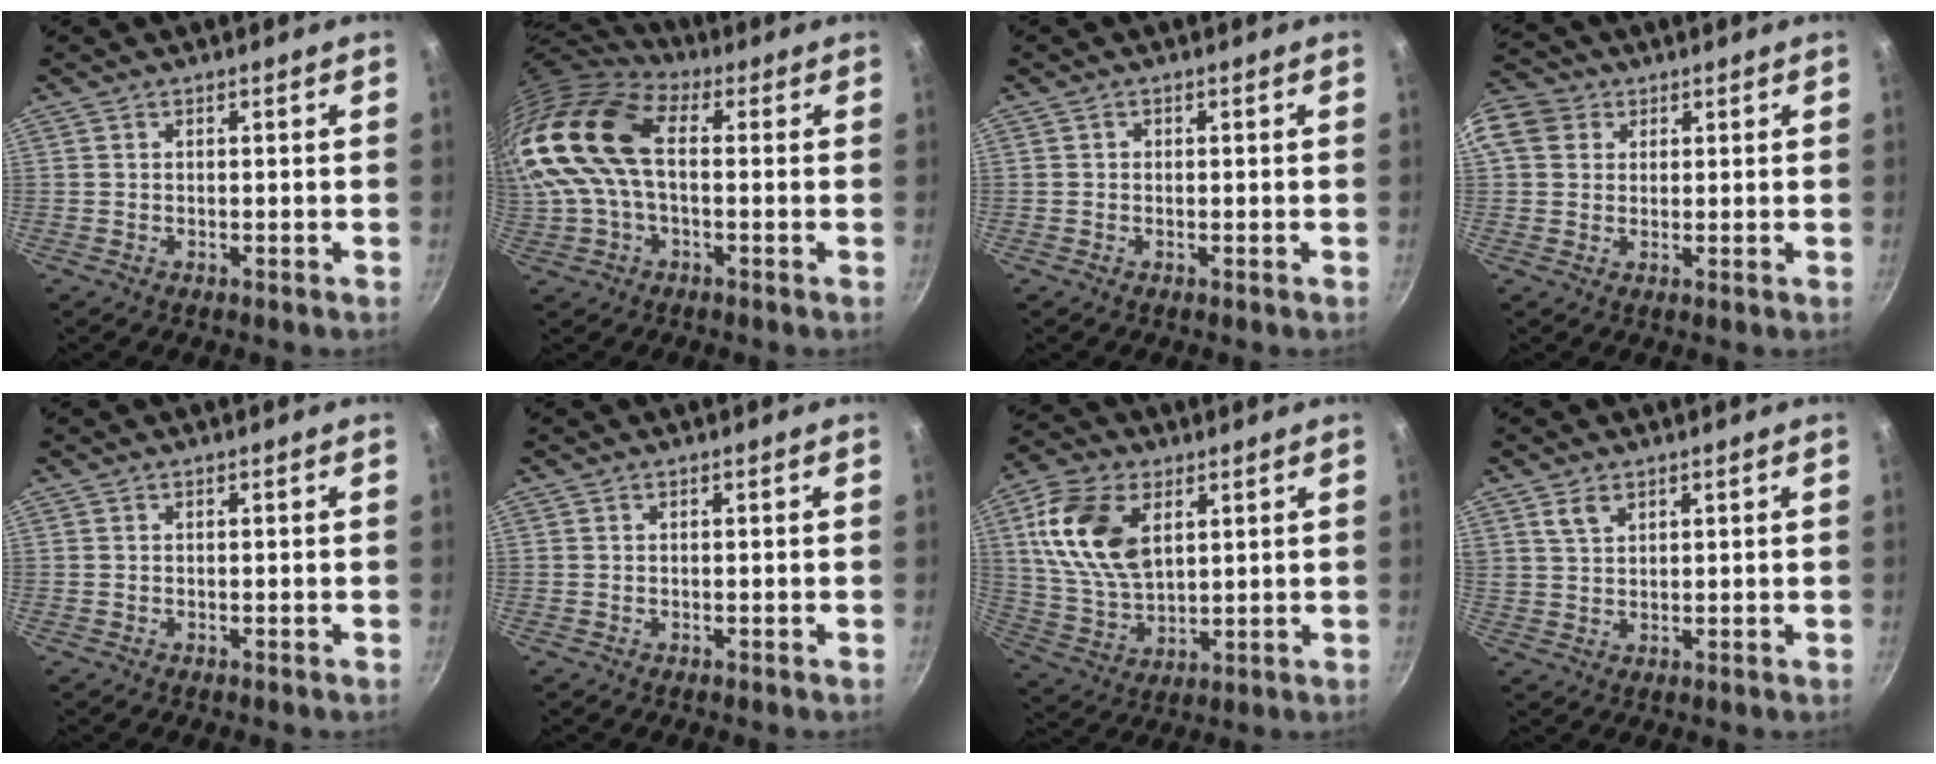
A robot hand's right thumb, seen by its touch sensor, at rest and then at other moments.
{"total": 19.9, "force": [2.3, 11.7, 15.9], "torque": [-0.326, 0.021, 0.033]}
{"total": 0.6, "force": [0.0, 0.5, 0.1], "torque": [0.001, 0.003, -0.001]}
{"total": 10.8, "force": [3.2, 9.1, 4.7], "torque": [-0.093, 0.022, 0.048]}
{"total": 0.0}
{"total": 0.0}
{"total": 15.9, "force": [5.0, 9.7, 11.5], "torque": [-0.205, -0.012, 0.102]}
{"total": 3.8, "force": [2.2, 2.2, 2.2], "torque": [-0.034, -0.004, 0.045]}